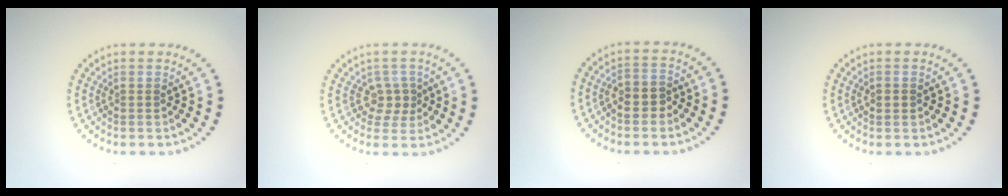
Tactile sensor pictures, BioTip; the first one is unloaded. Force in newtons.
{"total": 1.7, "press": 1.5, "slide": 0.9}
{"total": 1.8, "press": 1.7, "slide": 0.6}
{"total": 1.1, "press": 1.1, "slide": 0.1}